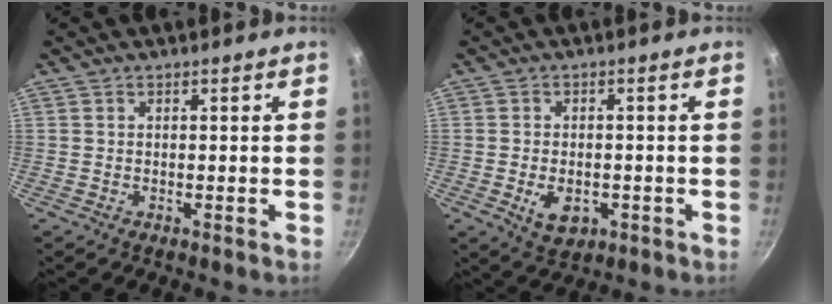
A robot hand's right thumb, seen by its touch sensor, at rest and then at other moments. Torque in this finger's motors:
{"motor_torque": [-0.20, 0.29, 0.34, 0.46, 0.03]}